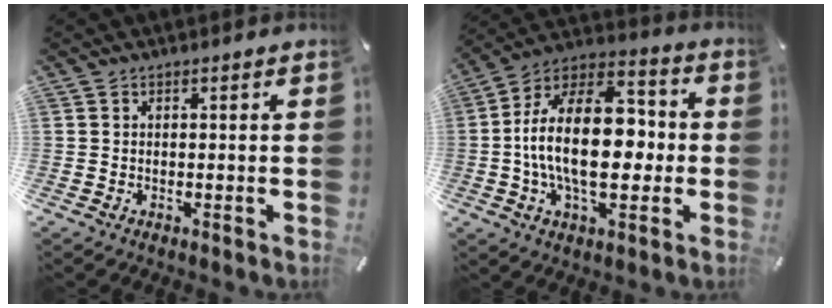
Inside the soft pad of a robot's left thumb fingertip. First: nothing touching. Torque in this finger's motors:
{"motor_torque": [1.68, 3.33, 2.72, 0.05, 0.88]}